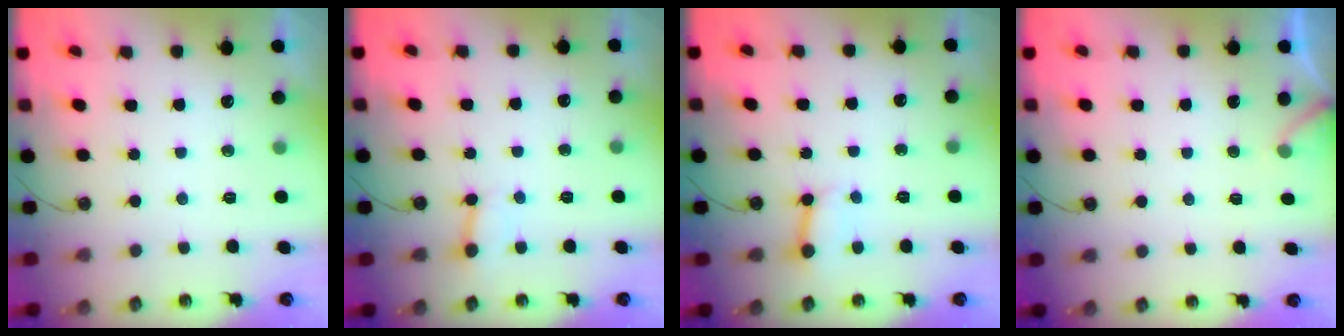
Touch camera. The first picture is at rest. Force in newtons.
{"total": 2.4, "press": 2.4, "slide": 0.1}
{"total": 3.4, "press": 3.4, "slide": 0.1}
{"total": 2.8, "press": 2.8, "slide": 0.3}